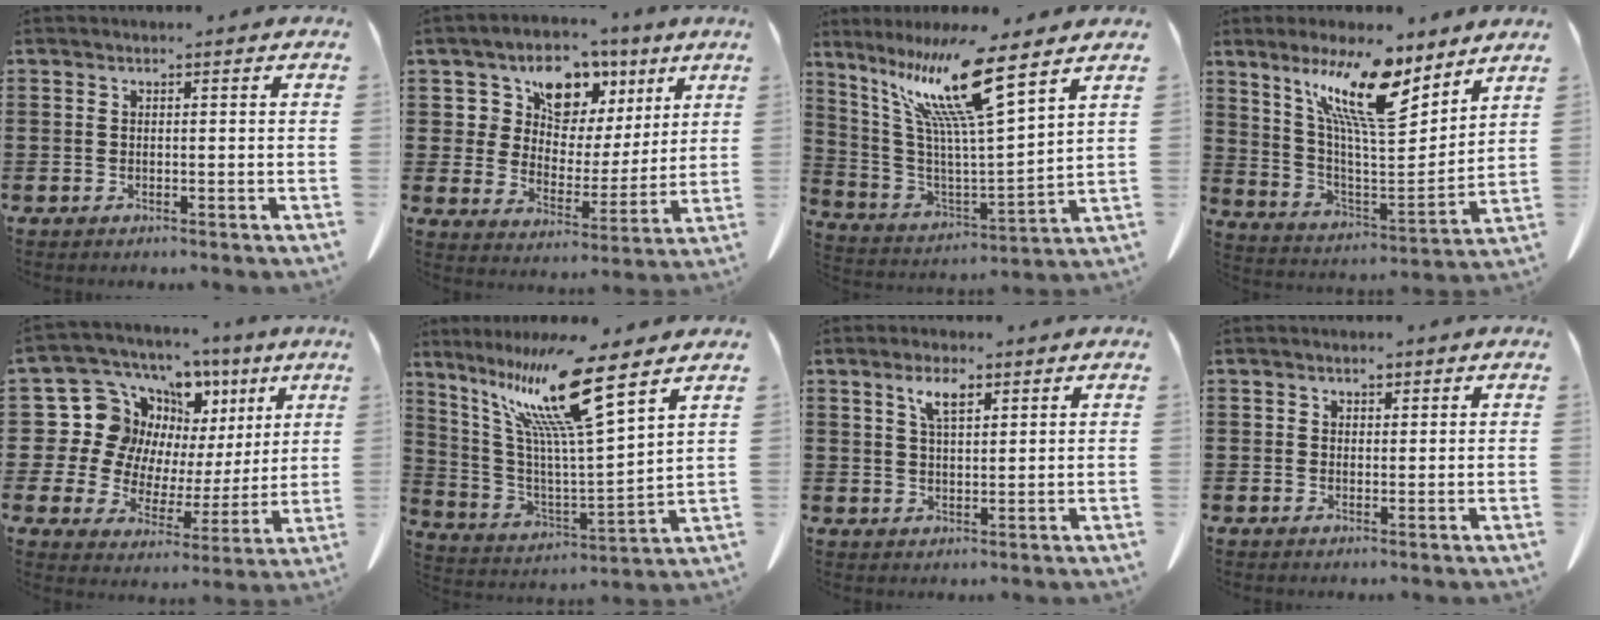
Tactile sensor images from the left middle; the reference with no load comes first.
{"total": 9.1, "force": [6.1, 6.1, 3.0], "torque": [-0.093, -0.027, 0.108]}
{"total": 12.9, "force": [9.0, 0.0, 9.3], "torque": [-0.207, -0.047, 0.144]}
{"total": 13.6, "force": [9.6, 2.9, 9.1], "torque": [-0.188, -0.043, 0.165]}
{"total": 11.7, "force": [4.3, 10.1, 4.2], "torque": [-0.146, -0.033, 0.082]}
{"total": 14.3, "force": [9.9, 0.3, 10.3], "torque": [-0.226, -0.047, 0.159]}
{"total": 4.6, "force": [2.7, 1.5, 3.4], "torque": [-0.067, 0.002, 0.047]}
{"total": 1.5, "force": [1.1, 0.9, 0.4], "torque": [-0.002, -0.001, 0.020]}